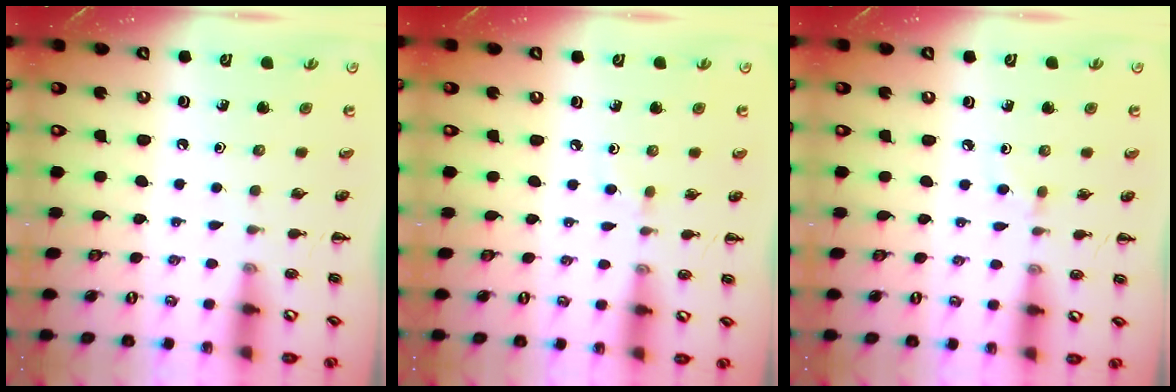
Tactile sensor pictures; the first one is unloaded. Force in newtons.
{"total": 2.7, "press": 2.5, "slide": 1.2}
{"total": 3.6, "press": 3.3, "slide": 1.6}